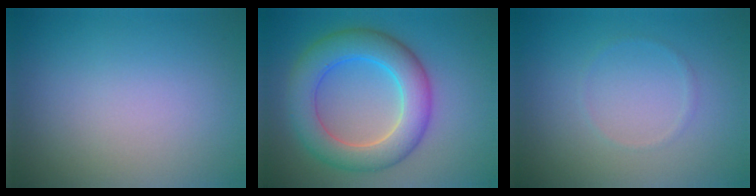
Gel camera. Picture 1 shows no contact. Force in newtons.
{"total": 7.1, "press": 7.1, "slide": 0.2}
{"total": 0.6, "press": 0.6, "slide": 0.1}